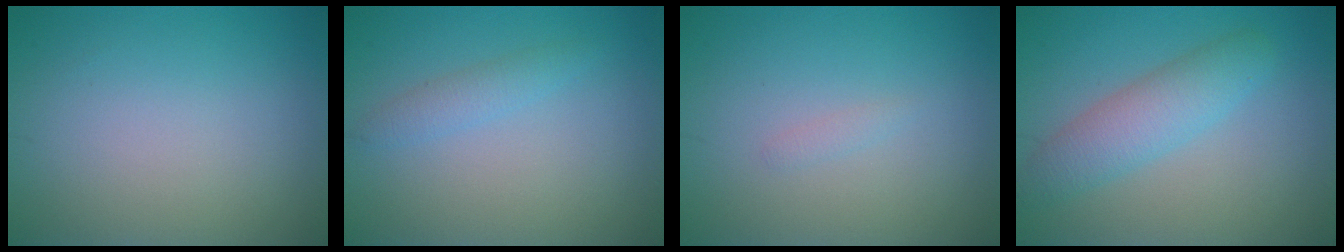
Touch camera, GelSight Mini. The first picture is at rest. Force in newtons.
{"total": 1.5, "press": 1.5, "slide": 0.0}
{"total": 0.5, "press": 0.5, "slide": 0.0}
{"total": 4.0, "press": 4.0, "slide": 0.0}